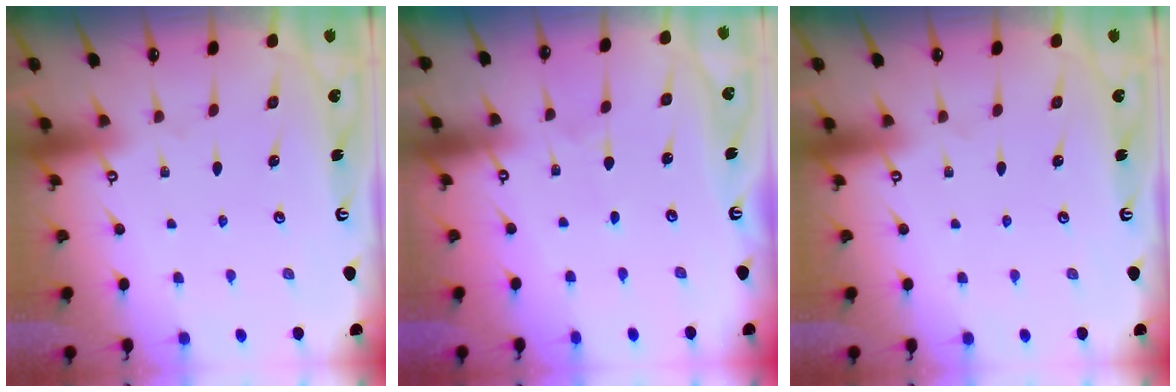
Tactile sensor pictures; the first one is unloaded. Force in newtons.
{"total": 0.5, "press": 0.5, "slide": 0.1}
{"total": 0.0}